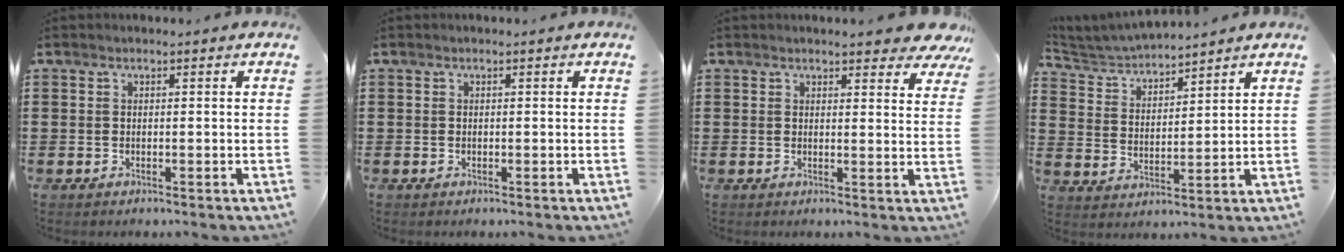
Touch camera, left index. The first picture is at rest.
{"total": 0.0}
{"total": 4.2, "force": [3.7, 0.5, 1.8], "torque": [-0.031, -0.013, 0.065]}
{"total": 4.7, "force": [4.7, 0.5, 0.6], "torque": [-0.034, -0.023, 0.081]}